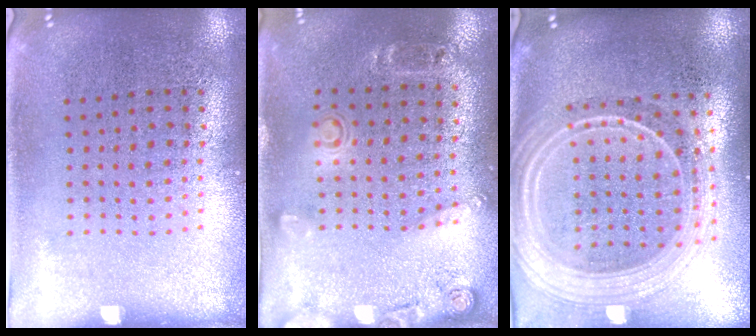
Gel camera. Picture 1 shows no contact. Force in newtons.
{"total": 1.8, "press": 1.2, "slide": 1.3}
{"total": 2.5, "press": 2.2, "slide": 1.3}